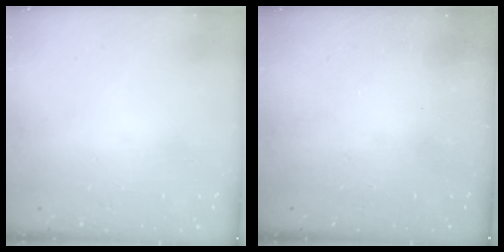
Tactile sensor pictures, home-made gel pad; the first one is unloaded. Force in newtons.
{"total": 2.6, "press": 2.4, "slide": 0.8}